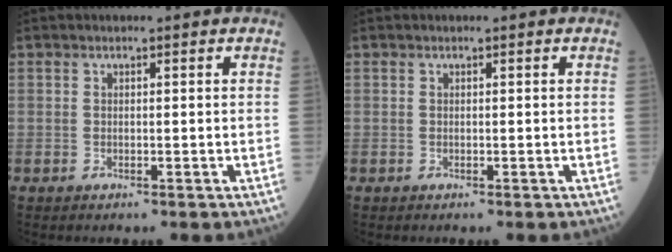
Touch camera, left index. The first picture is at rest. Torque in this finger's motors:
{"motor_torque": [-0.03, 0.13, 0.00, 0.00]}